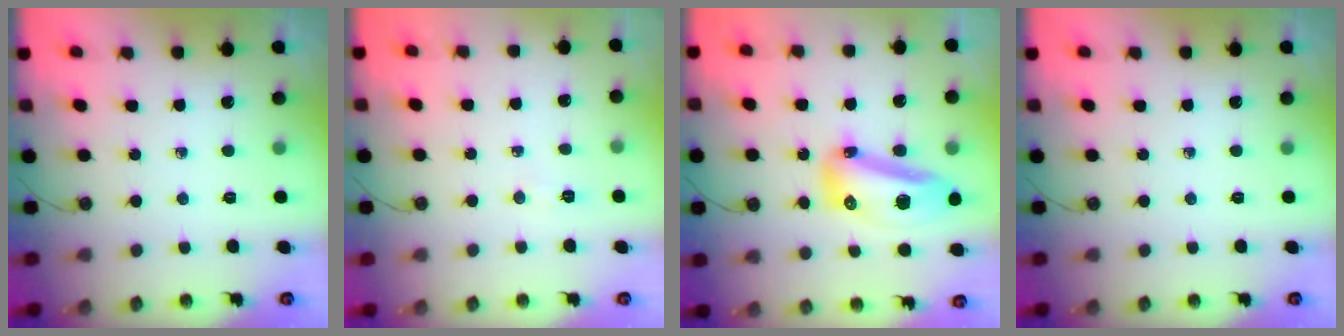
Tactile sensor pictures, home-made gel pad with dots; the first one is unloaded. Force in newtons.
{"total": 4.0, "press": 3.9, "slide": 0.7}
{"total": 17.6, "press": 16.0, "slide": 7.2}
{"total": 0.0}